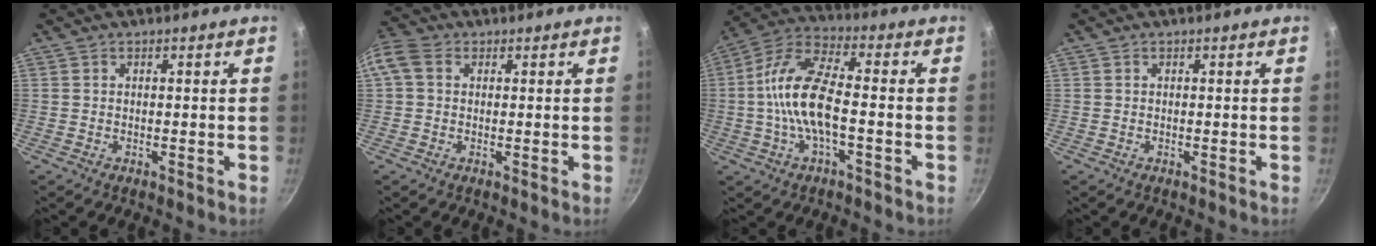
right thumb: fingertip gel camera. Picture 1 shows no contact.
{"total": 6.9, "force": [1.5, 5.3, 4.1], "torque": [-0.090, 0.021, 0.015]}
{"total": 13.2, "force": [-1.9, 5.3, 11.9], "torque": [-0.232, 0.038, -0.053]}
{"total": 0.0}